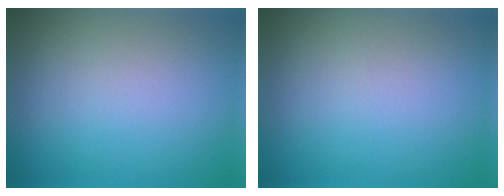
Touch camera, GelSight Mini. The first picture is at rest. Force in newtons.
{"total": 0.0}